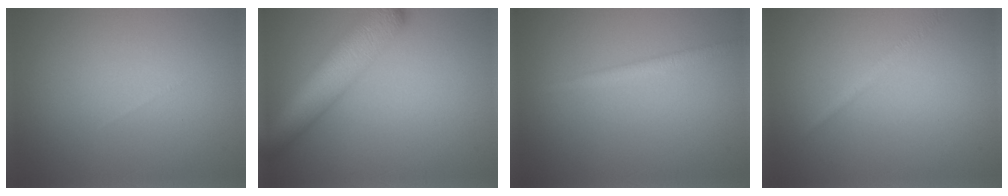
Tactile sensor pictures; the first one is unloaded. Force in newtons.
{"total": 8.2, "press": 8.2, "slide": 0.3}
{"total": 1.7, "press": 1.7, "slide": 0.0}
{"total": 1.1, "press": 1.1, "slide": 0.0}